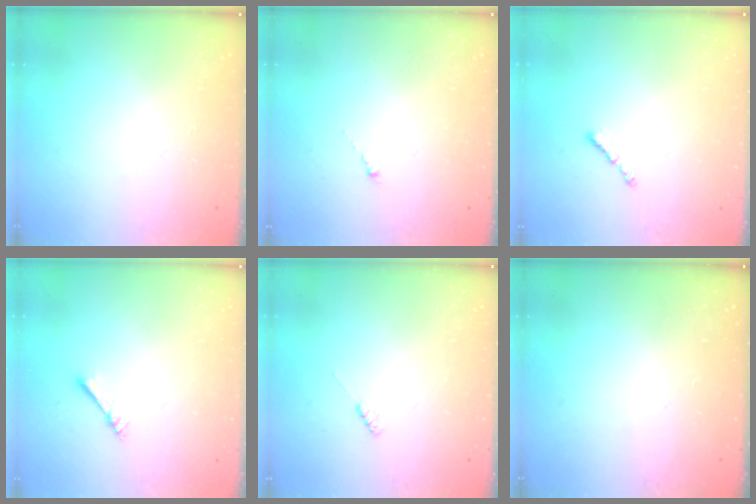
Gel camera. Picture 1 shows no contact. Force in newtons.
{"total": 0.0}
{"total": 1.6, "press": 1.5, "slide": 0.5}
{"total": 2.4, "press": 2.4, "slide": 0.2}
{"total": 2.3, "press": 2.3, "slide": 0.3}
{"total": 0.0}